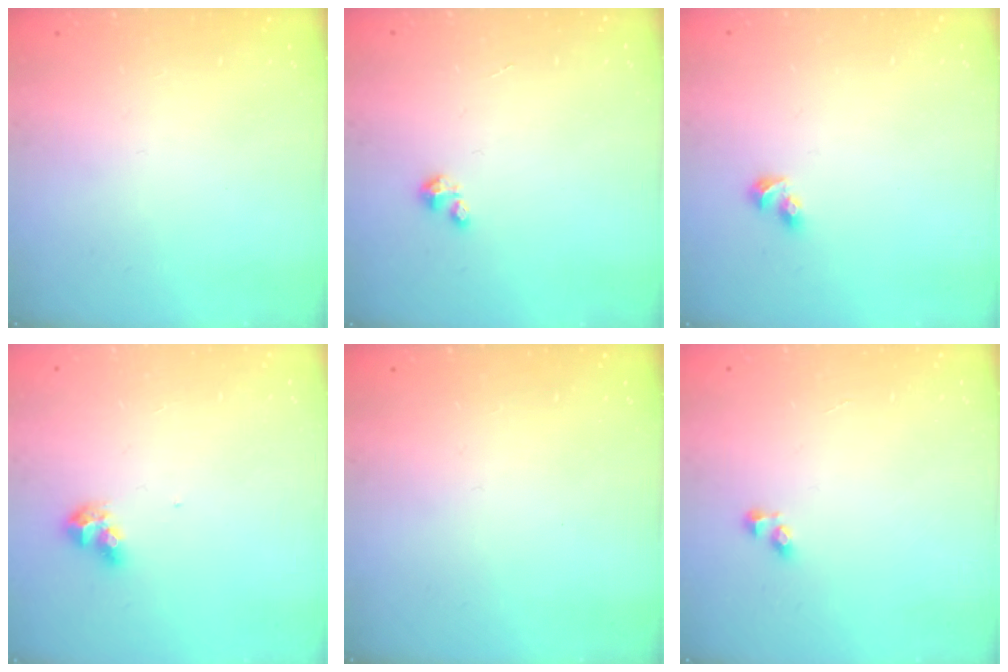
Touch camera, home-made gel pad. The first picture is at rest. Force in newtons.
{"total": 1.2, "press": 1.2, "slide": 0.2}
{"total": 3.9, "press": 3.8, "slide": 0.6}
{"total": 7.9, "press": 7.9, "slide": 0.6}
{"total": 0.0}
{"total": 2.0, "press": 2.0, "slide": 0.3}